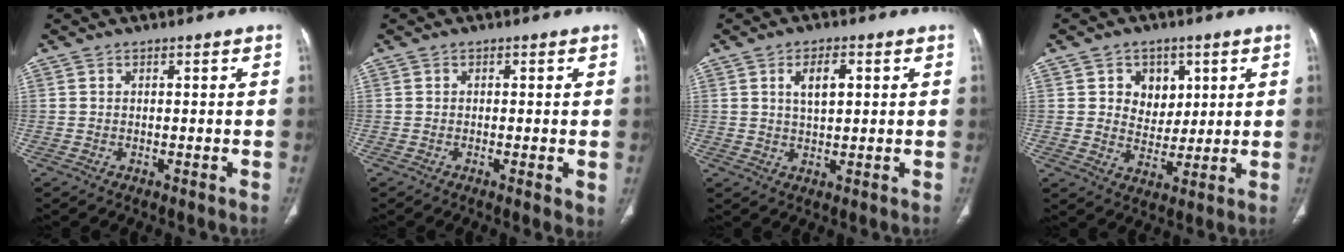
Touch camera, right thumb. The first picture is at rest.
{"total": 2.5, "force": [-0.4, 0.7, 2.4], "torque": [-0.040, -0.008, -0.009]}
{"total": 5.0, "force": [1.5, 2.4, 4.1], "torque": [-0.064, -0.005, 0.028]}
{"total": 7.5, "force": [2.8, 6.3, 3.1], "torque": [-0.008, -0.012, 0.047]}